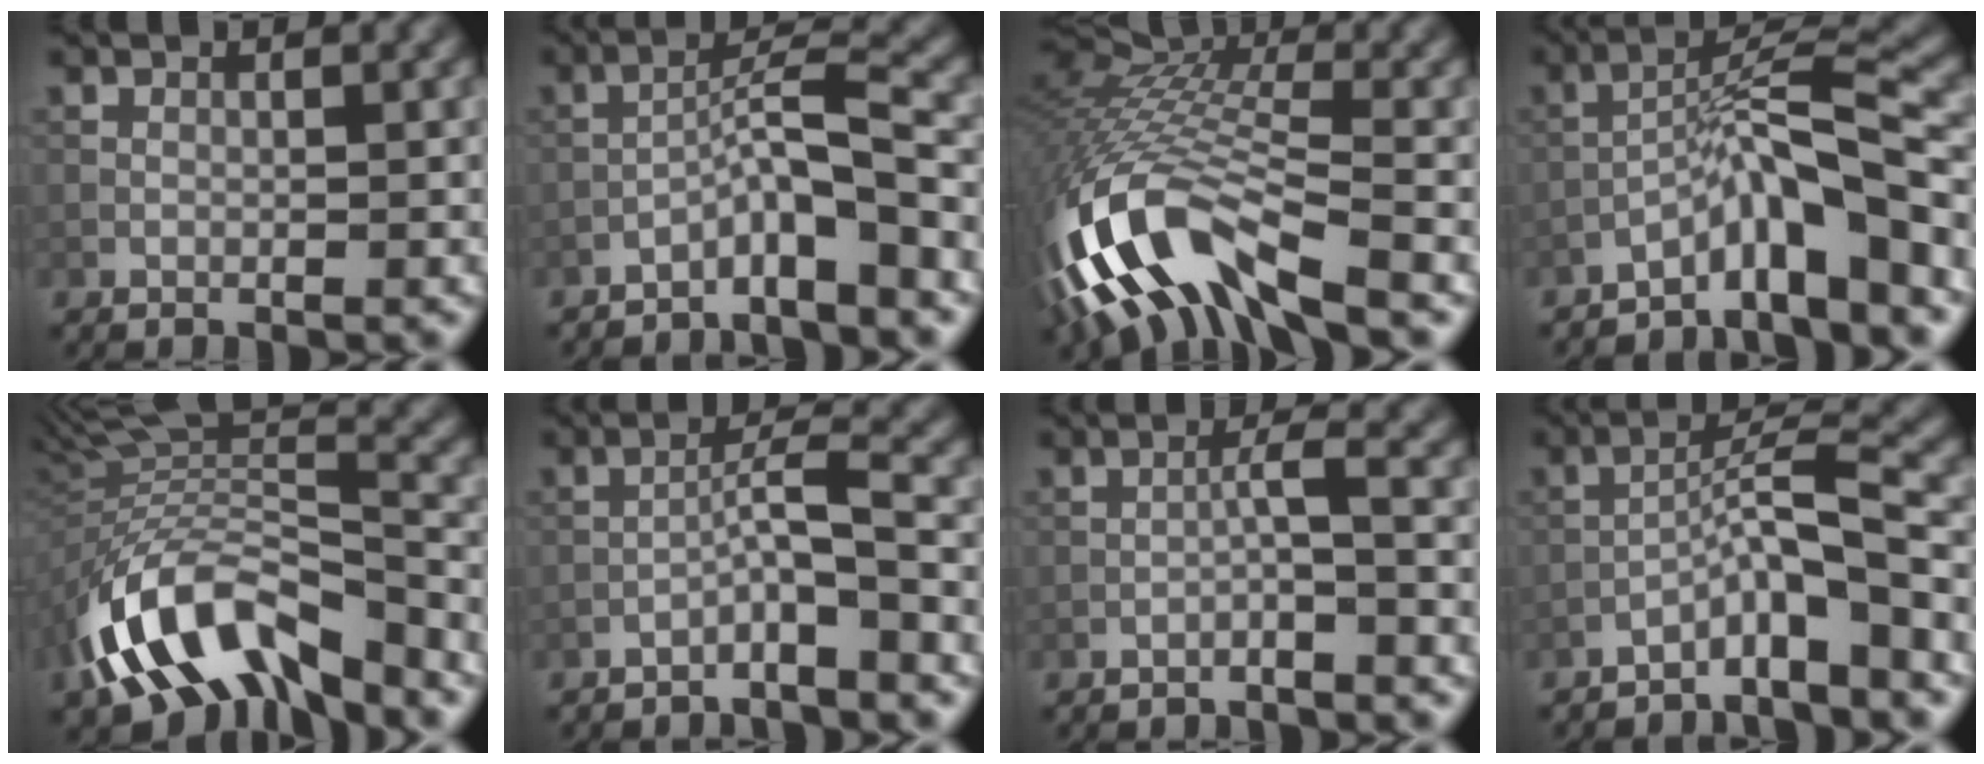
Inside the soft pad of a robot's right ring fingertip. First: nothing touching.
{"total": 4.6, "force": [-3.0, 0.3, 3.4], "torque": [-0.059, 0.021, -0.059]}
{"total": 12.9, "force": [-6.9, 5.0, 9.7], "torque": [-0.199, -0.005, -0.133]}
{"total": 7.6, "force": [-4.5, 1.0, 6.0], "torque": [-0.097, 0.022, -0.083]}
{"total": 11.7, "force": [-6.0, 5.6, 8.4], "torque": [-0.155, 0.008, -0.112]}
{"total": 3.2, "force": [-2.1, 0.0, 2.4], "torque": [-0.045, 0.021, -0.043]}
{"total": 1.9, "force": [-1.2, -0.2, 1.5], "torque": [-0.029, 0.014, -0.027]}
{"total": 5.2, "force": [-3.3, 0.4, 3.9], "torque": [-0.064, 0.021, -0.063]}